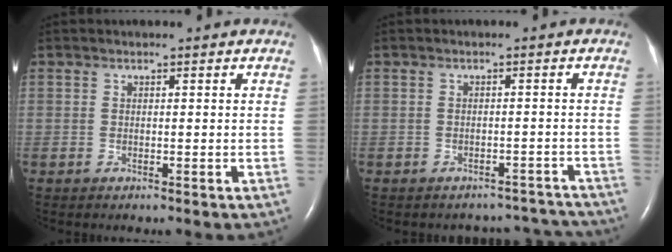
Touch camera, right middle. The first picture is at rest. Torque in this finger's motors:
{"motor_torque": [0.15, -0.17, 0.00, 0.00]}